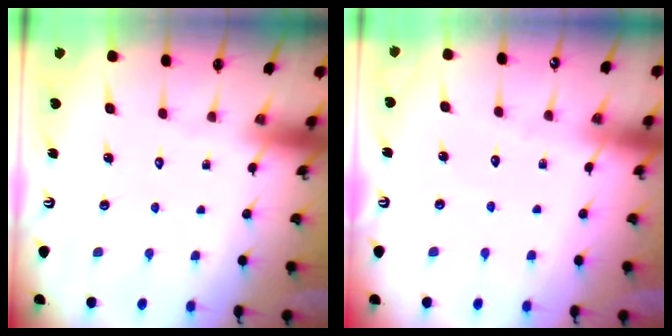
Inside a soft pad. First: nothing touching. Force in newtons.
{"total": 2.4, "press": 2.4, "slide": 0.2}